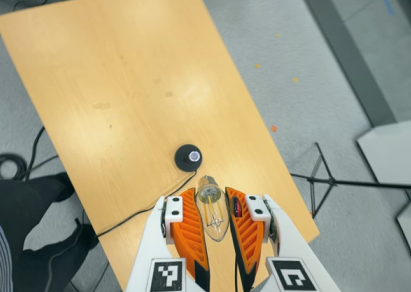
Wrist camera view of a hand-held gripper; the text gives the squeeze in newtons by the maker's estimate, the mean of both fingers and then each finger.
{"total": 22.8, "left": 25.9, "right": 19.6}